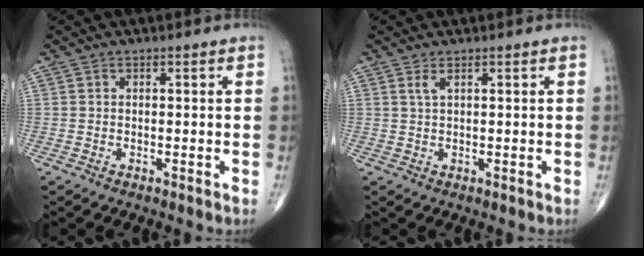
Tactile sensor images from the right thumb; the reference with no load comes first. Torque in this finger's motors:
{"motor_torque": [-0.30, -0.31, 0.13, 0.18, 0.00]}